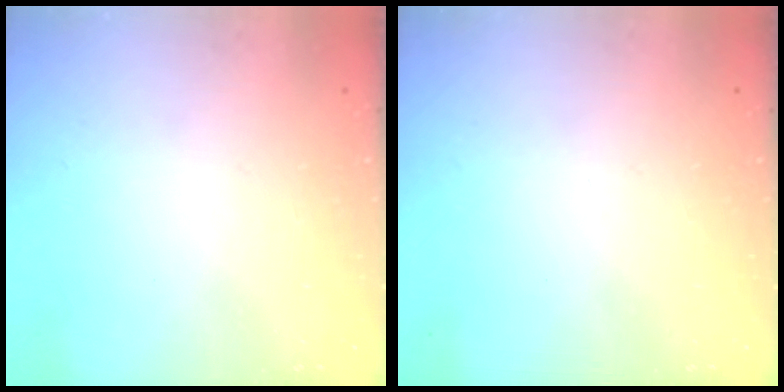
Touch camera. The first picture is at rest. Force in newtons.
{"total": 0.0}